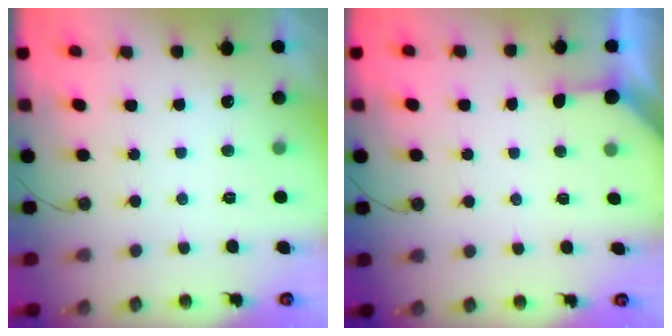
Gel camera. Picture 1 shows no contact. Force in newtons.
{"total": 2.2, "press": 2.2, "slide": 0.3}